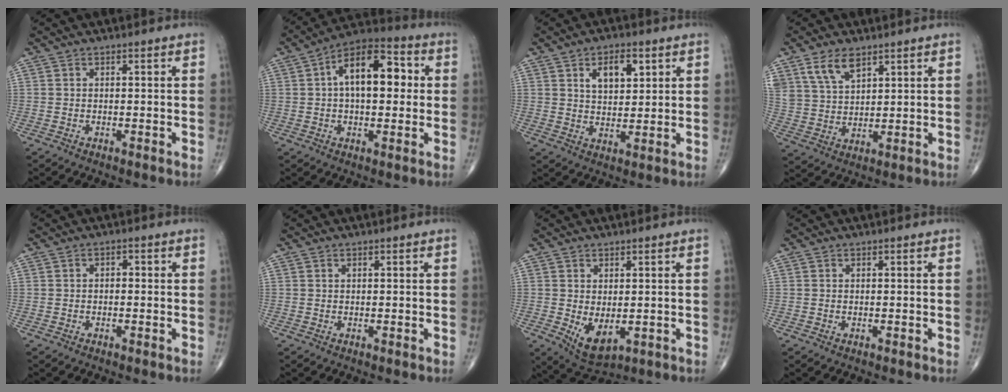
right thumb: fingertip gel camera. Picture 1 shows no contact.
{"total": 14.3, "force": [2.2, 7.5, 11.9], "torque": [-0.170, 0.029, 0.025]}
{"total": 7.2, "force": [3.1, 3.9, 5.1], "torque": [-0.064, -0.017, 0.053]}
{"total": 7.4, "force": [4.8, 3.8, 4.2], "torque": [-0.072, -0.019, 0.101]}
{"total": 1.1, "force": [-0.1, 0.8, 0.8], "torque": [-0.003, 0.004, -0.005]}
{"total": 0.0}
{"total": 5.9, "force": [-0.6, 3.3, 4.9], "torque": [-0.073, -0.011, 0.009]}
{"total": 0.0}